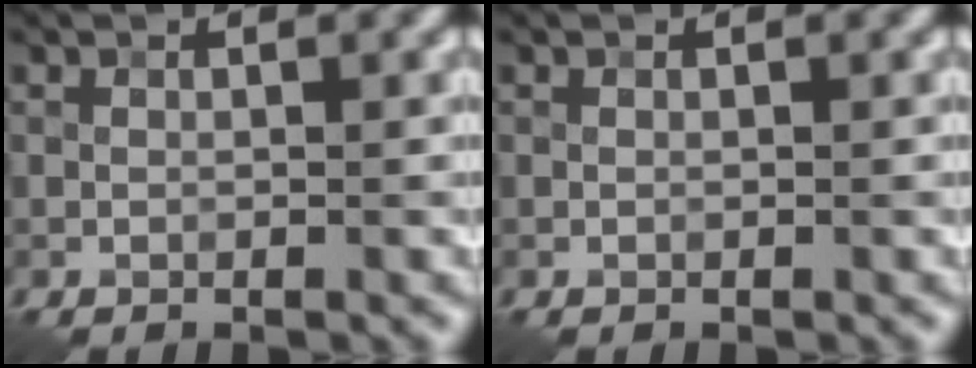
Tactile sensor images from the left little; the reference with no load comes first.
{"total": 0.0}